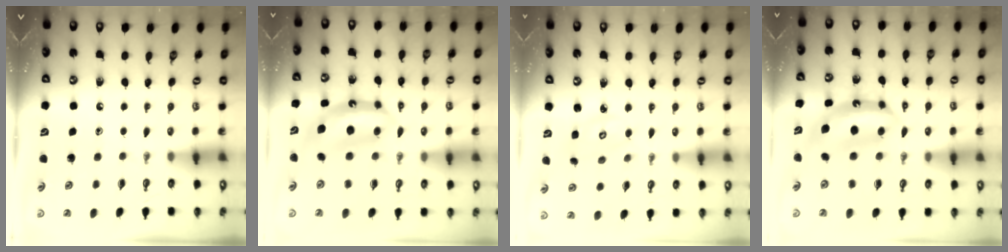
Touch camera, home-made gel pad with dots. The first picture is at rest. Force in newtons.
{"total": 6.9, "press": 6.9, "slide": 0.5}
{"total": 3.6, "press": 3.6, "slide": 0.2}
{"total": 7.8, "press": 7.8, "slide": 0.5}